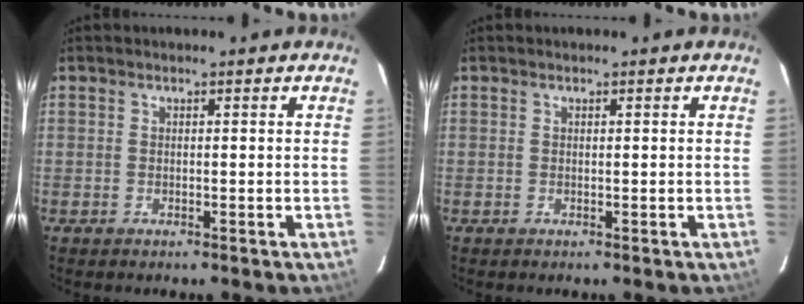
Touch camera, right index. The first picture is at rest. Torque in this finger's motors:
{"motor_torque": [-0.11, -0.11, -0.01, 0.01]}